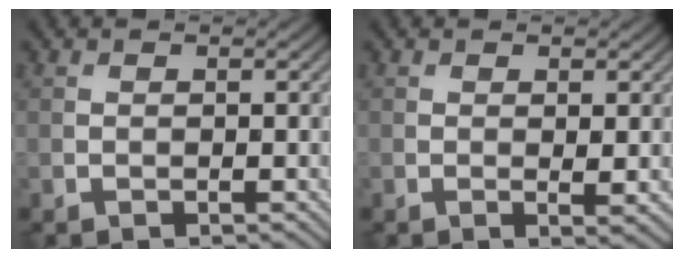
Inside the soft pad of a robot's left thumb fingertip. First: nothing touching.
{"total": 2.1, "force": [0.2, 0.3, 2.0], "torque": [-0.038, -0.006, 0.005]}